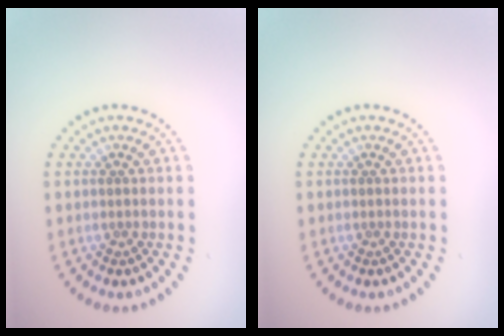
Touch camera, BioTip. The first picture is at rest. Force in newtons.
{"total": 0.0}